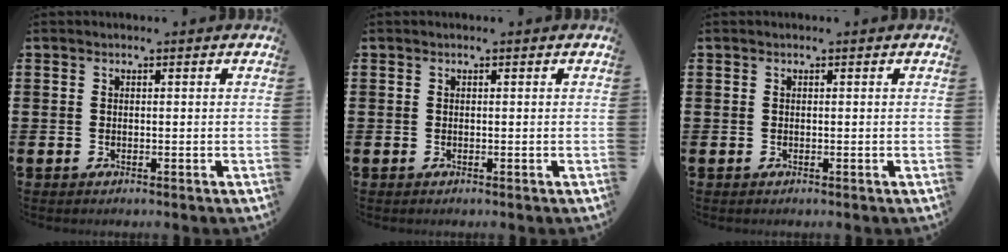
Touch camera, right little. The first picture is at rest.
{"total": 0.0}
{"total": 0.0}